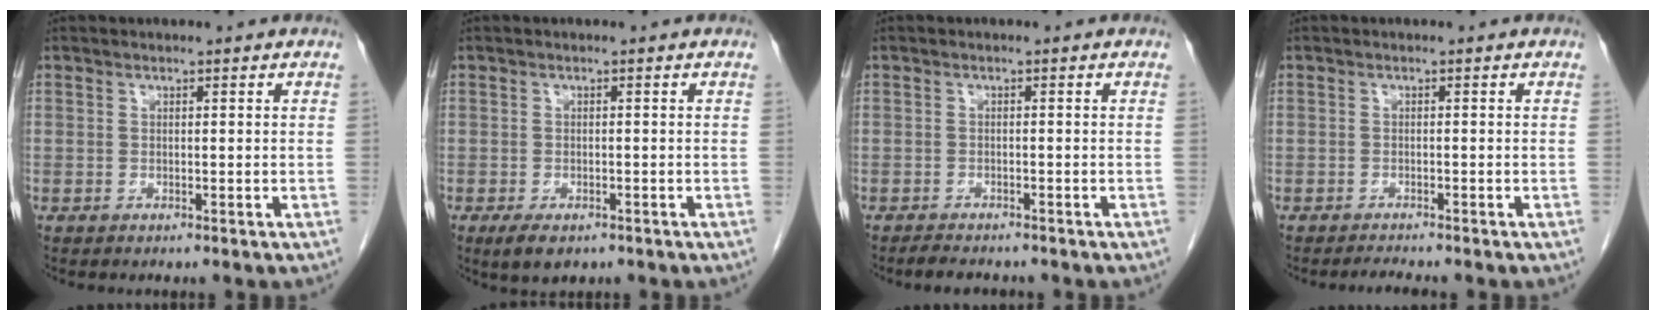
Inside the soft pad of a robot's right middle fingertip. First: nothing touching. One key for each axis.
{"total": 3.8, "fx": -2.4, "fy": 1.8, "fz": 2.4, "tx": -0.042, "ty": -0.007, "tz": -0.032}
{"total": 2.9, "fx": -2.6, "fy": 0.7, "fz": 1.1, "tx": -0.028, "ty": -0.010, "tz": -0.037}
{"total": 1.4, "fx": -1.3, "fy": -0.3, "fz": 0.3, "tx": -0.014, "ty": -0.009, "tz": -0.019}